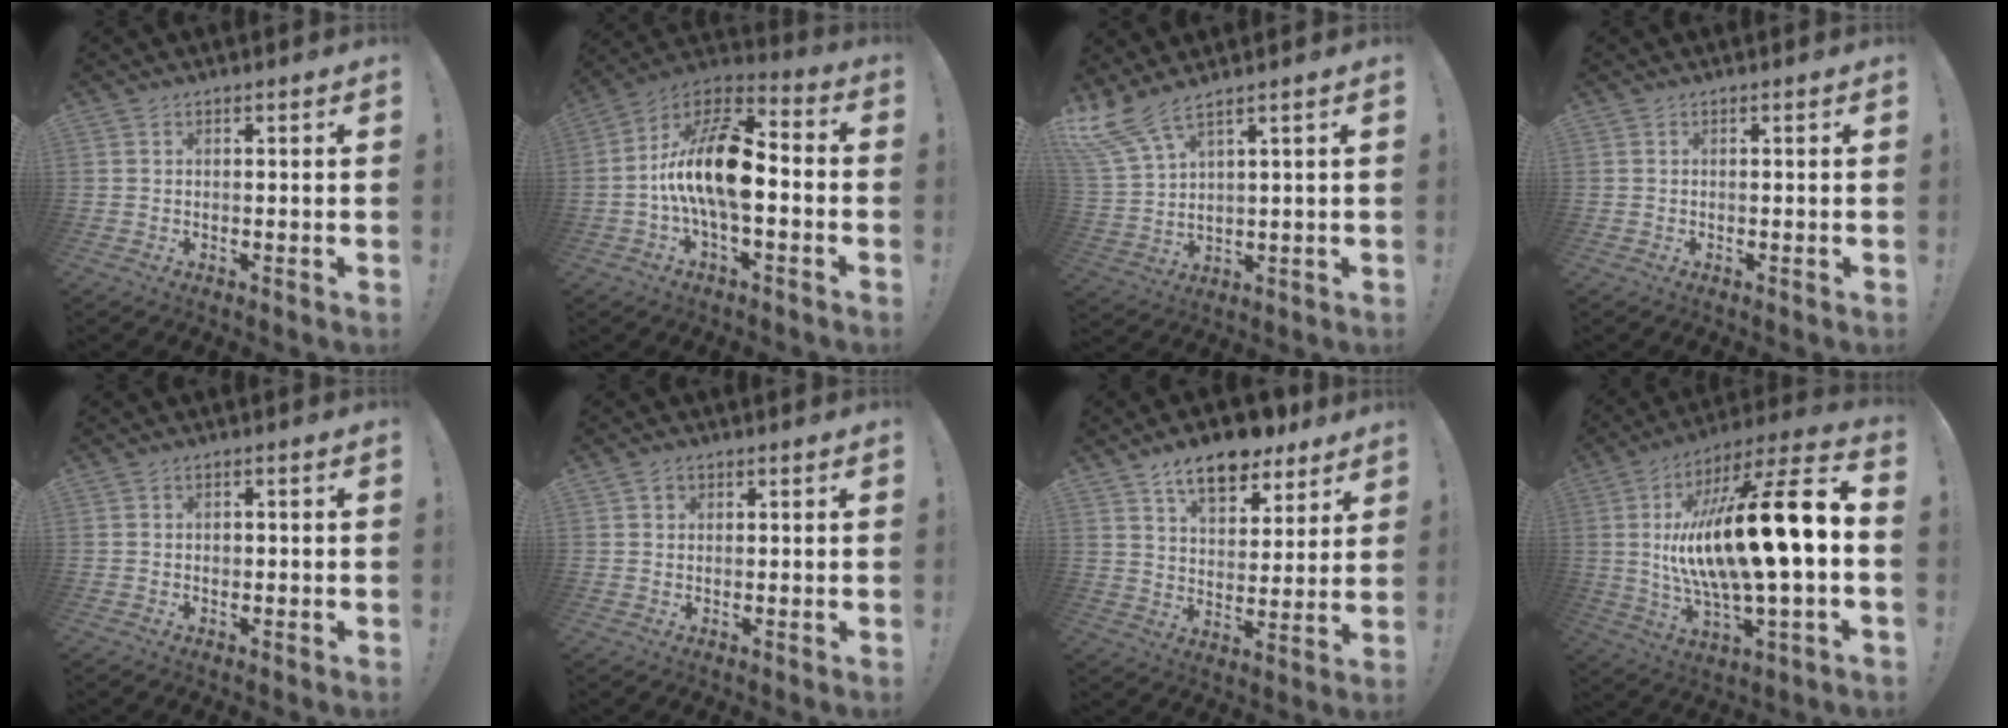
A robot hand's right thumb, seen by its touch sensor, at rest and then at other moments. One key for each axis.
{"total": 17.6, "fx": -2.0, "fy": 8.2, "fz": 15.5, "tx": -0.289, "ty": 0.019, "tz": -0.030}
{"total": 8.4, "fx": 6.3, "fy": 1.7, "fz": 5.3, "tx": -0.123, "ty": -0.036, "tz": 0.119}
{"total": 0.0}
{"total": 1.0, "fx": -0.3, "fy": 1.0, "fz": 0.2, "tx": 0.002, "ty": 0.003, "tz": -0.006}
{"total": 1.9, "fx": 1.2, "fy": 1.4, "fz": 0.4, "tx": -0.003, "ty": 0.001, "tz": 0.020}
{"total": 12.5, "fx": 8.9, "fy": 6.2, "fz": 6.2, "tx": -0.097, "ty": -0.055, "tz": 0.158}
{"total": 24.2, "fx": 0.8, "fy": 5.0, "fz": 23.6, "tx": -0.438, "ty": -0.017, "tz": 0.000}